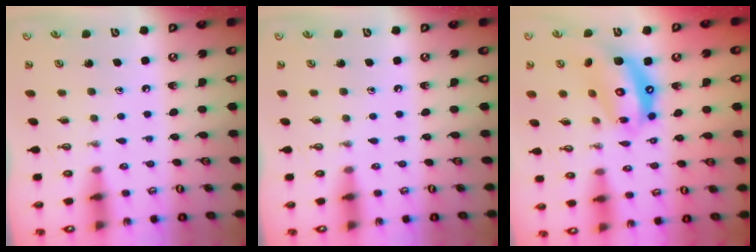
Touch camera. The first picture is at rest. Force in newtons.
{"total": 0.0}
{"total": 14.0, "press": 13.9, "slide": 1.4}